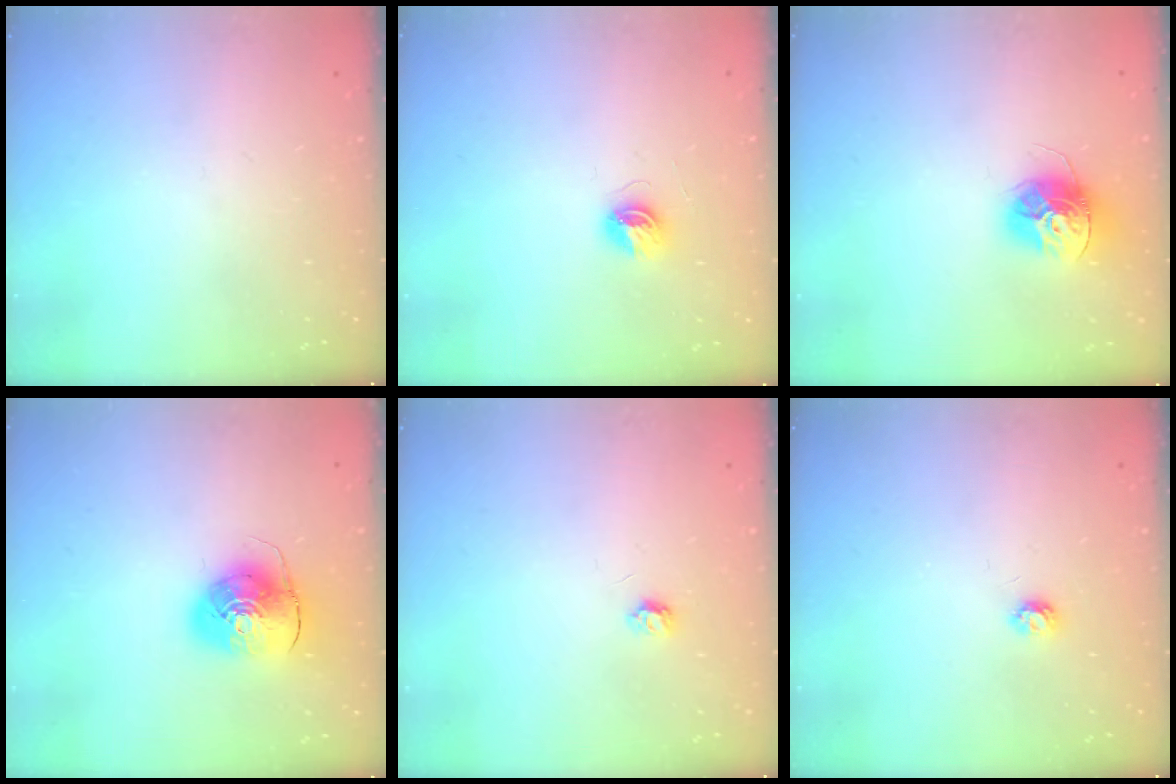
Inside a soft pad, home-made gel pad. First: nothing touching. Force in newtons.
{"total": 5.6, "press": 5.6, "slide": 0.5}
{"total": 13.1, "press": 13.1, "slide": 0.7}
{"total": 9.9, "press": 9.8, "slide": 1.6}
{"total": 3.1, "press": 3.1, "slide": 0.5}
{"total": 4.2, "press": 4.2, "slide": 0.5}